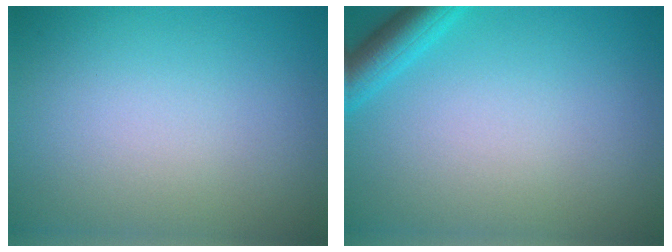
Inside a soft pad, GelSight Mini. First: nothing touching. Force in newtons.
{"total": 2.9, "press": 2.9, "slide": 0.2}